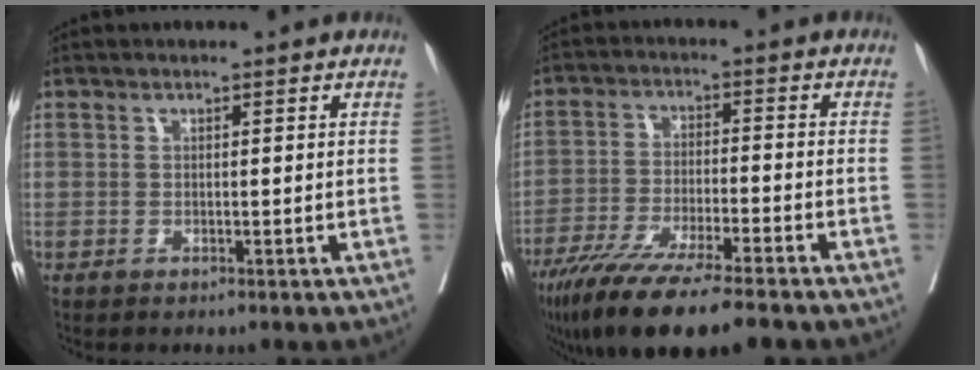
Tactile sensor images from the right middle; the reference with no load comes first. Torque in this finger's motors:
{"motor_torque": [1.12, -1.02, 0.54, 0.21]}